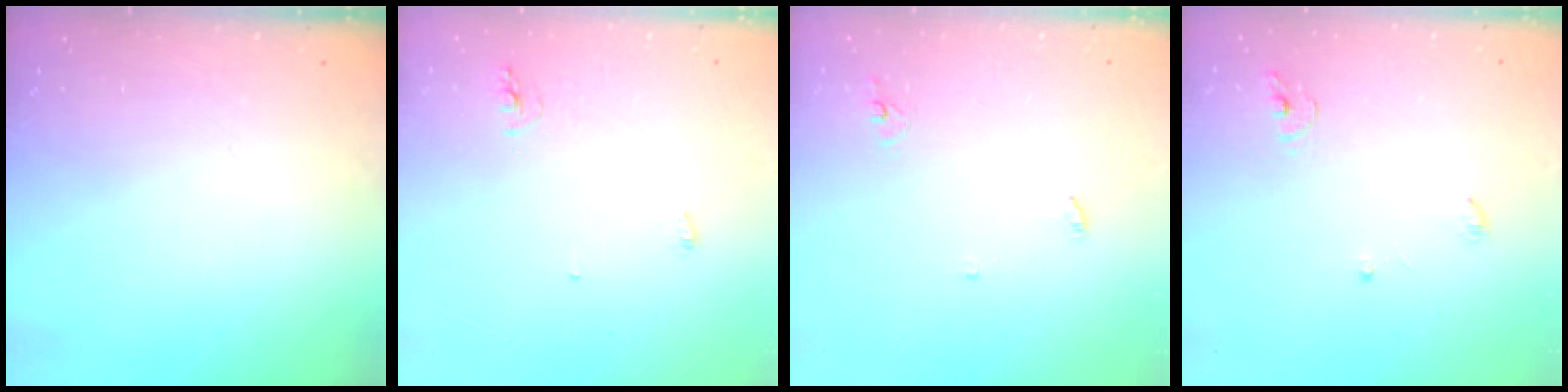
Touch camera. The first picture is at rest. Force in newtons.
{"total": 7.6, "press": 4.3, "slide": 6.2}
{"total": 2.9, "press": 2.9, "slide": 0.2}
{"total": 3.9, "press": 3.9, "slide": 0.2}